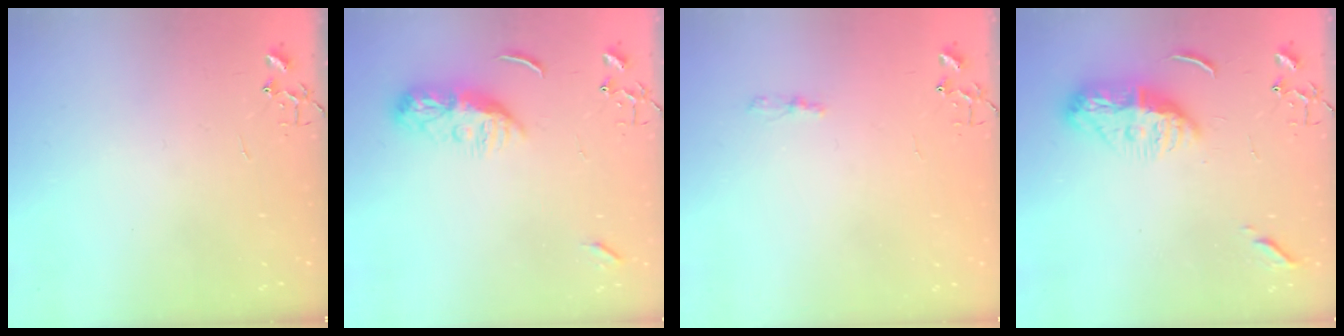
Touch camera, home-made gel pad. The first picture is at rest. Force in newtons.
{"total": 9.6, "press": 9.6, "slide": 0.7}
{"total": 3.7, "press": 3.6, "slide": 0.5}
{"total": 13.0, "press": 13.0, "slide": 0.8}